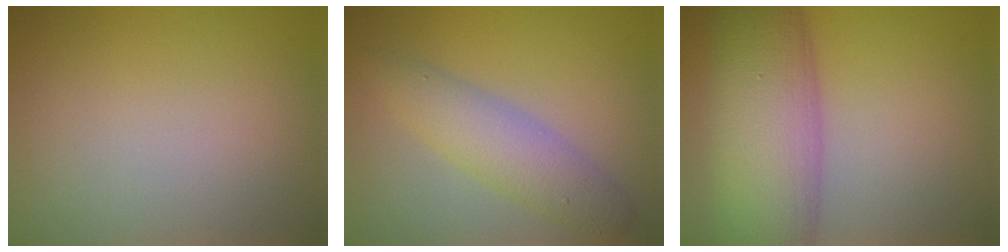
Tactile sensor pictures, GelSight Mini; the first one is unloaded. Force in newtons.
{"total": 4.1, "press": 4.1, "slide": 0.0}
{"total": 10.8, "press": 10.8, "slide": 0.4}